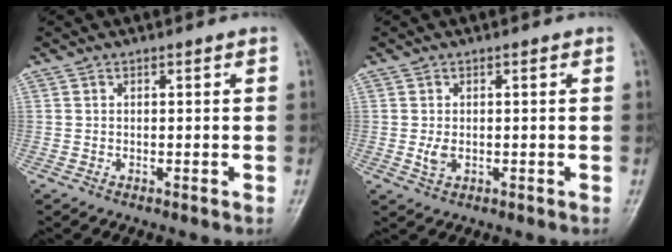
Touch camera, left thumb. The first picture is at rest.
{"total": 2.2, "force": [-0.1, 1.5, 1.6], "torque": [-0.029, -0.006, 0.001]}